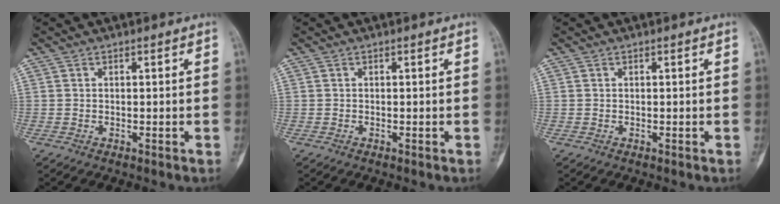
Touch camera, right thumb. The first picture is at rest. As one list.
[{"total": 0.0}, {"total": 0.0}]